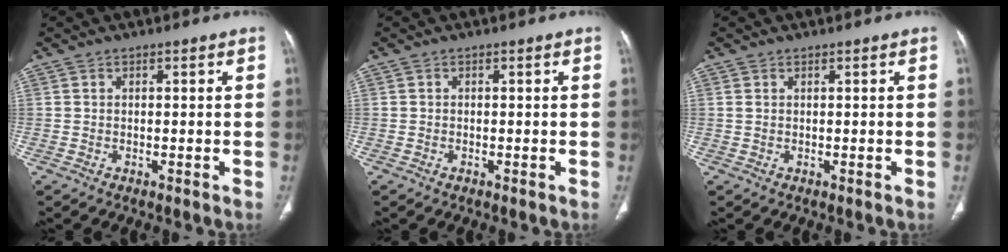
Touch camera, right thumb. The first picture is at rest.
{"total": 0.5, "force": [-0.3, 0.4, 0.2], "torque": [-0.003, 0.001, -0.006]}
{"total": 0.6, "force": [0.2, 0.3, 0.4], "torque": [-0.014, 0.012, 0.009]}